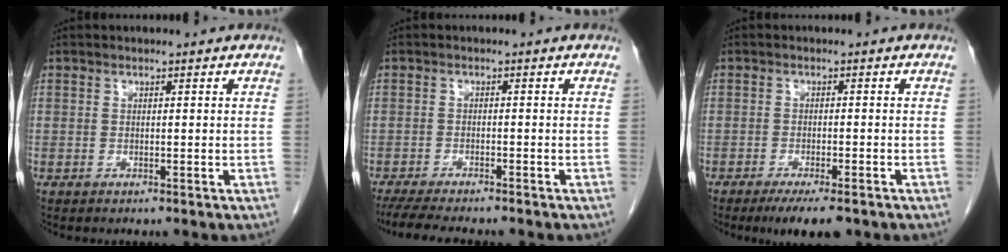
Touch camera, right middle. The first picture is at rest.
{"total": 8.9, "force": [-7.6, 1.1, 4.4], "torque": [-0.066, -0.015, -0.115]}
{"total": 6.2, "force": [-4.5, 1.2, 4.0], "torque": [-0.052, -0.011, -0.065]}